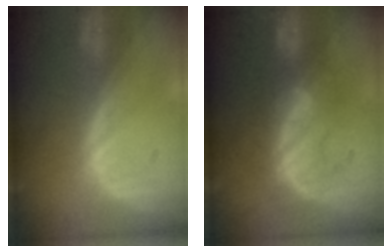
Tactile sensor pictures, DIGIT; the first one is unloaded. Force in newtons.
{"total": 7.8, "press": 7.7, "slide": 1.5}